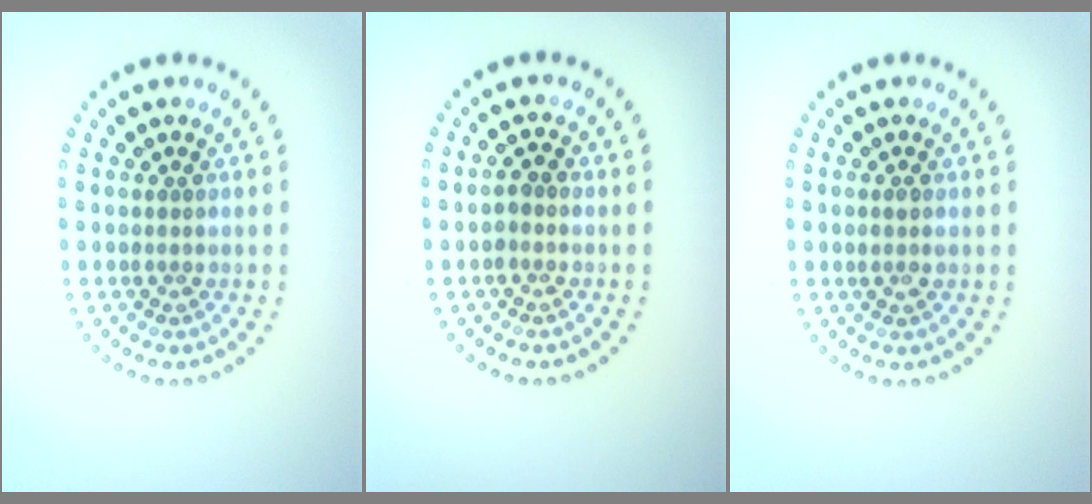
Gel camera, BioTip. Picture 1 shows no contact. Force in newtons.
{"total": 0.9, "press": 0.8, "slide": 0.2}
{"total": 1.0, "press": 0.9, "slide": 0.4}